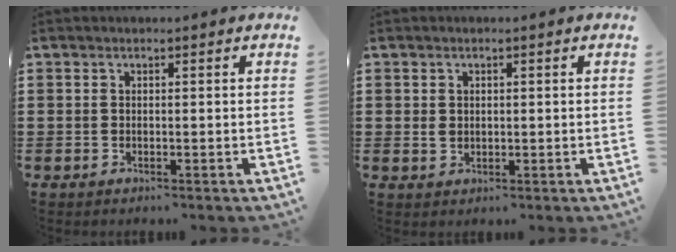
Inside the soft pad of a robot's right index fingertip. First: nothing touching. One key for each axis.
{"total": 1.2, "fx": 0.4, "fy": 1.0, "fz": 0.6, "tx": -0.014, "ty": 0.007, "tz": 0.006}